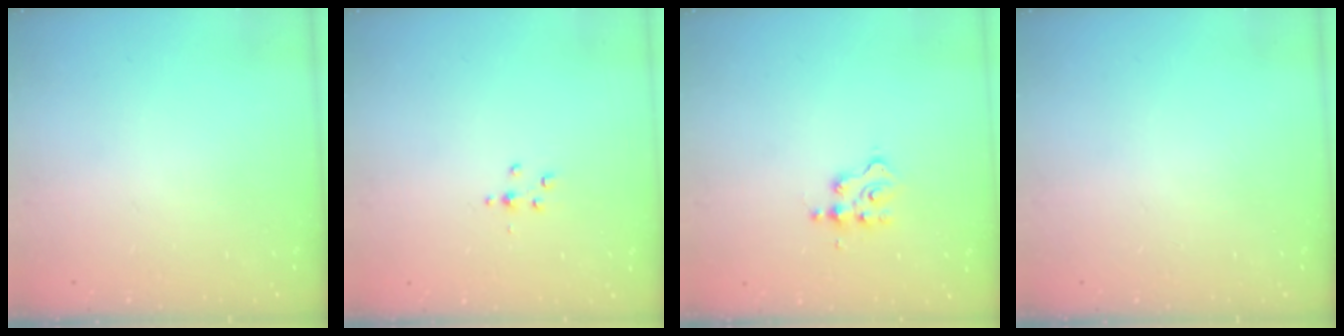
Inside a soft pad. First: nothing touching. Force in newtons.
{"total": 3.1, "press": 3.1, "slide": 0.4}
{"total": 3.1, "press": 3.1, "slide": 0.3}
{"total": 0.0}